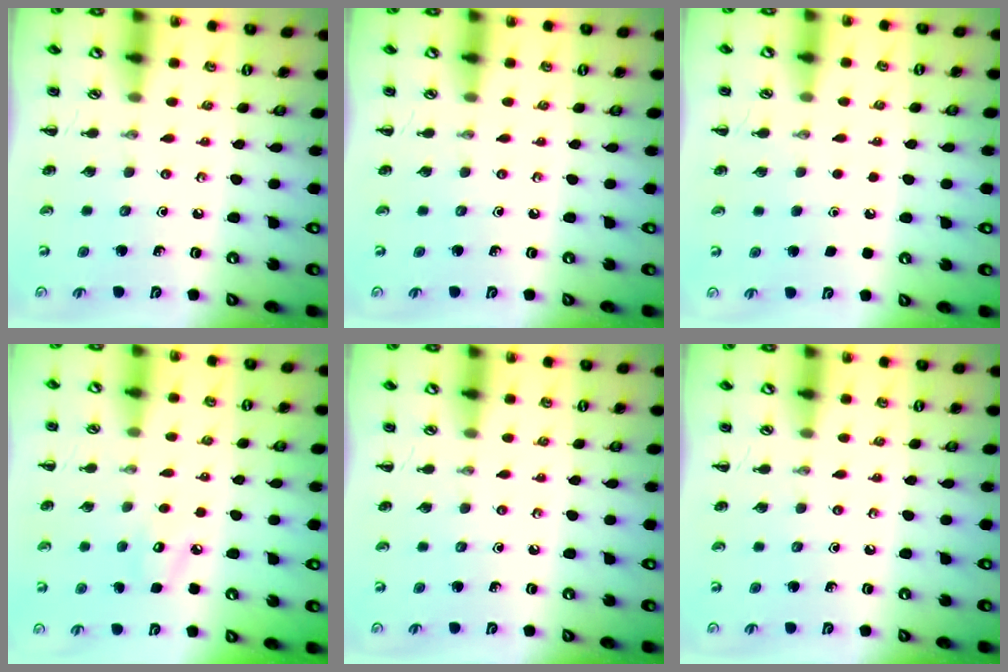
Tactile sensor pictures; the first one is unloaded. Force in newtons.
{"total": 0.0}
{"total": 1.8, "press": 1.8, "slide": 0.1}
{"total": 5.9, "press": 5.7, "slide": 1.5}
{"total": 0.0}
{"total": 0.0}